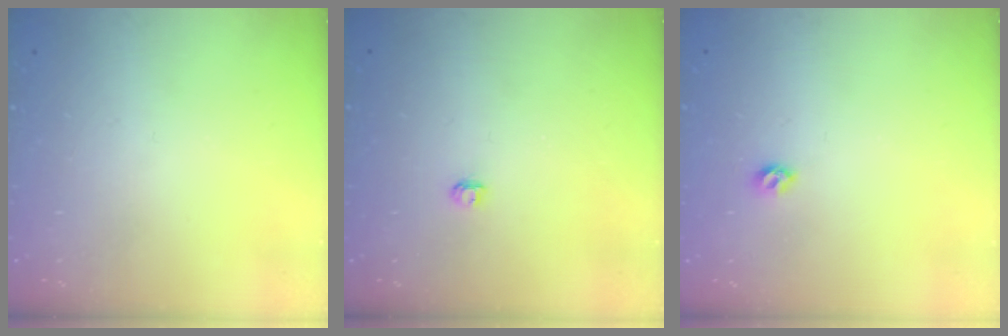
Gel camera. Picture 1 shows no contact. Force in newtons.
{"total": 2.9, "press": 2.9, "slide": 0.3}
{"total": 5.3, "press": 5.3, "slide": 0.7}